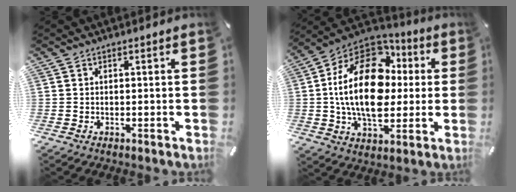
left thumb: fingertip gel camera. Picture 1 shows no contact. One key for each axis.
{"total": 24.4, "fx": 1.2, "fy": 15.9, "fz": 18.4, "tx": -0.362, "ty": 0.012, "tz": 0.020}